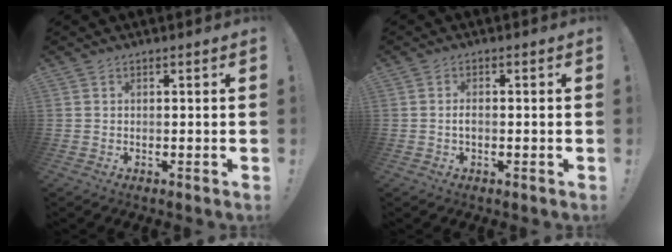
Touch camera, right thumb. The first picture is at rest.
{"total": 2.6, "force": [-0.6, 1.2, 2.2], "torque": [-0.047, 0.002, -0.014]}